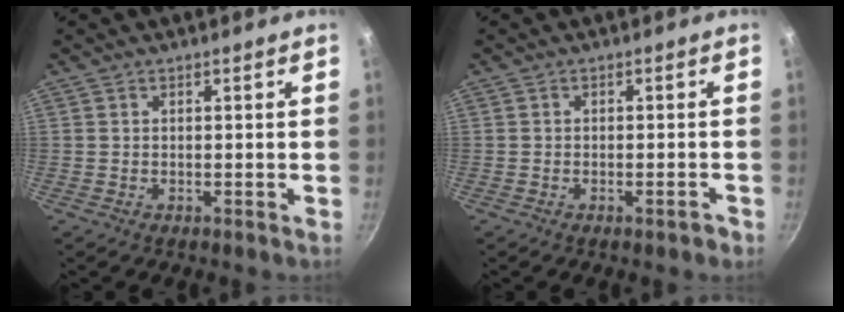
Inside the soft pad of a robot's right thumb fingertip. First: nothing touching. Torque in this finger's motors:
{"motor_torque": [-0.20, 0.04, -0.08, -0.10, 0.01]}